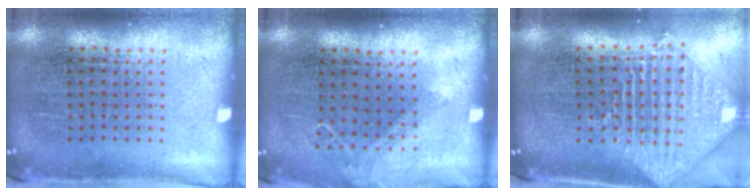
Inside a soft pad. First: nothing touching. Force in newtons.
{"total": 0.8, "press": 0.8, "slide": 0.1}
{"total": 2.4, "press": 1.9, "slide": 1.5}